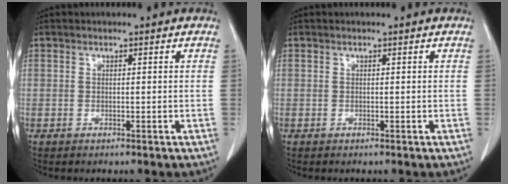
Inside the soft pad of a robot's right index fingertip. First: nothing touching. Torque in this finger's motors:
{"motor_torque": [0.00, 0.00, 0.00, 0.00]}